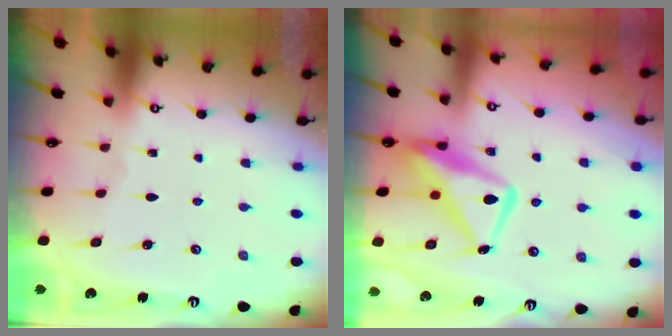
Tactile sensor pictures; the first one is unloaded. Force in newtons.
{"total": 15.1, "press": 15.0, "slide": 1.5}